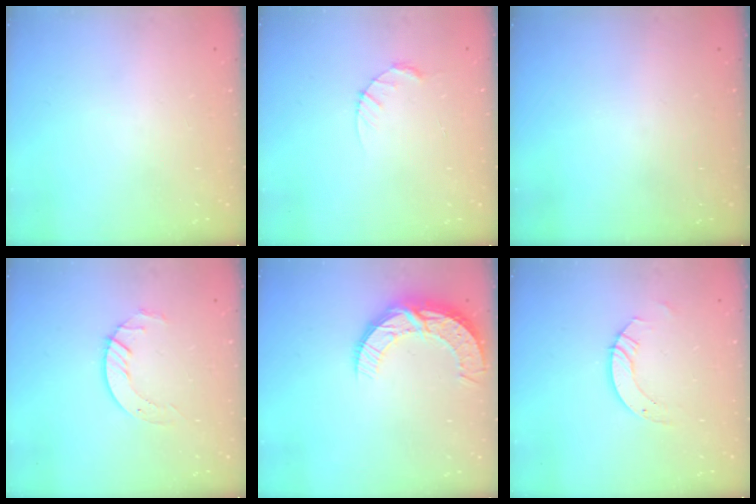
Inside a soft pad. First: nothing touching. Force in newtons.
{"total": 3.7, "press": 3.6, "slide": 0.4}
{"total": 0.0}
{"total": 5.7, "press": 5.7, "slide": 0.4}
{"total": 10.2, "press": 10.2, "slide": 0.8}
{"total": 6.2, "press": 6.2, "slide": 0.6}